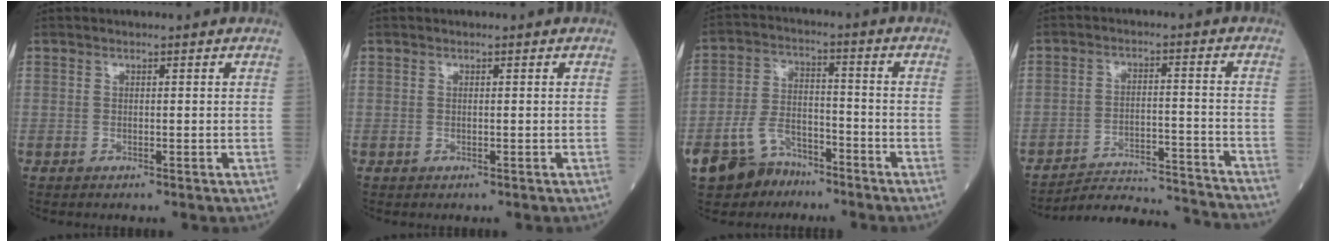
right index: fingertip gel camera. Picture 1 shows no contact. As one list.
[{"total": 0.0}, {"total": 10.7, "force": [-7.9, 6.0, 4.0], "torque": [-0.087, 0.002, -0.137]}, {"total": 15.3, "force": [-15.2, -0.2, 2.1], "torque": [-0.017, 0.009, -0.213]}]